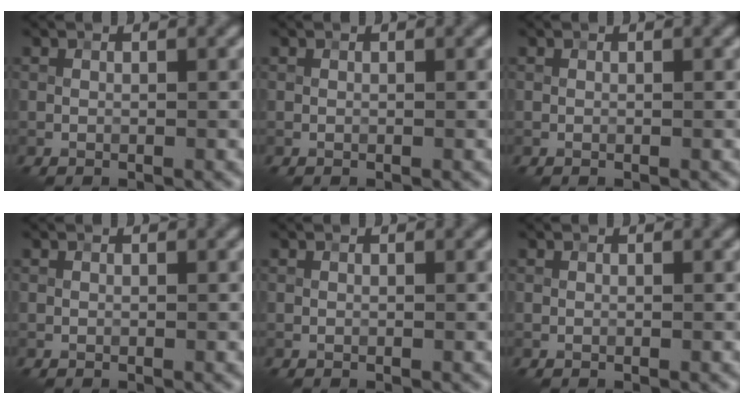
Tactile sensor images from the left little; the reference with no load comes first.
{"total": 0.0}
{"total": 0.0}
{"total": 0.0}
{"total": 0.0}
{"total": 0.0}